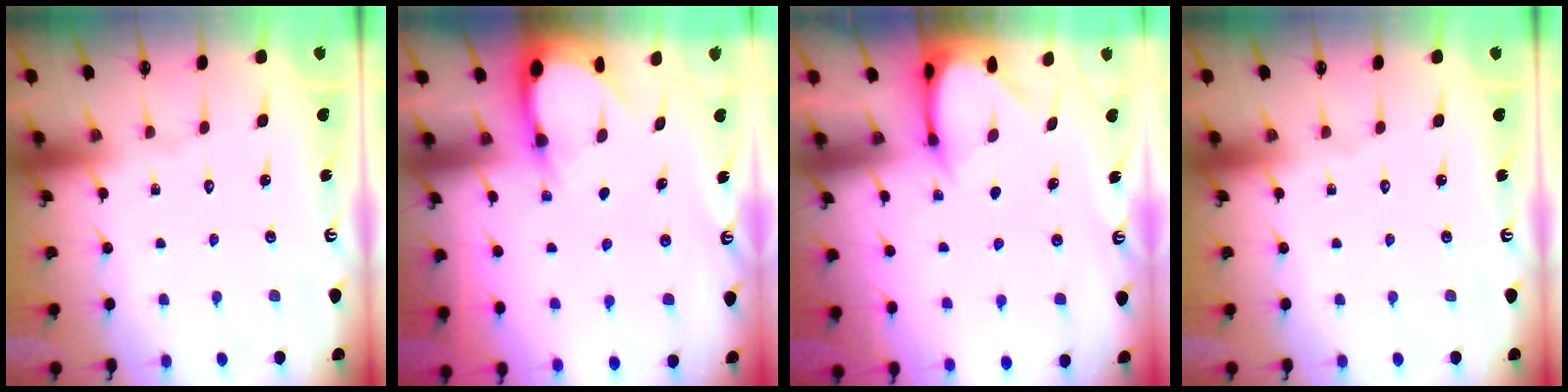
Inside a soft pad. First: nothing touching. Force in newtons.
{"total": 3.2, "press": 3.2, "slide": 0.3}
{"total": 3.8, "press": 3.8, "slide": 0.2}
{"total": 0.0}